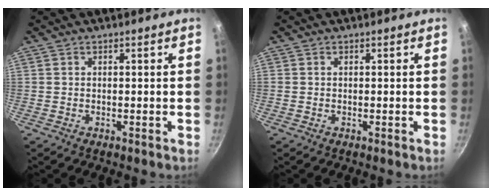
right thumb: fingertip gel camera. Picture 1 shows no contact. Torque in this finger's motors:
{"motor_torque": [0.06, 0.11, 0.12, 0.43, 0.01]}